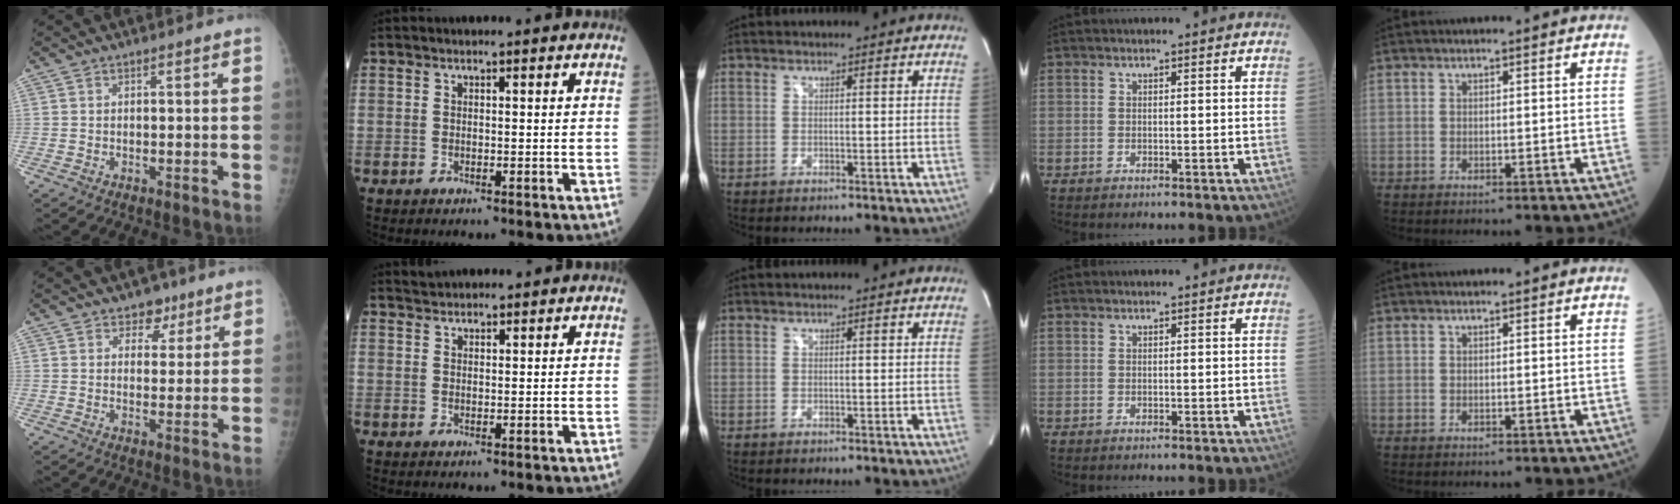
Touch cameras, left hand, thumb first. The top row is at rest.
{"thumb": {"total": 4.5, "force": [2.8, 3.2, 1.4], "torque": [0.012, -0.012, 0.039]}, "index": {"total": 2.2, "force": [2.1, 0.6, 0.1], "torque": [-0.009, 0.021, 0.040]}}